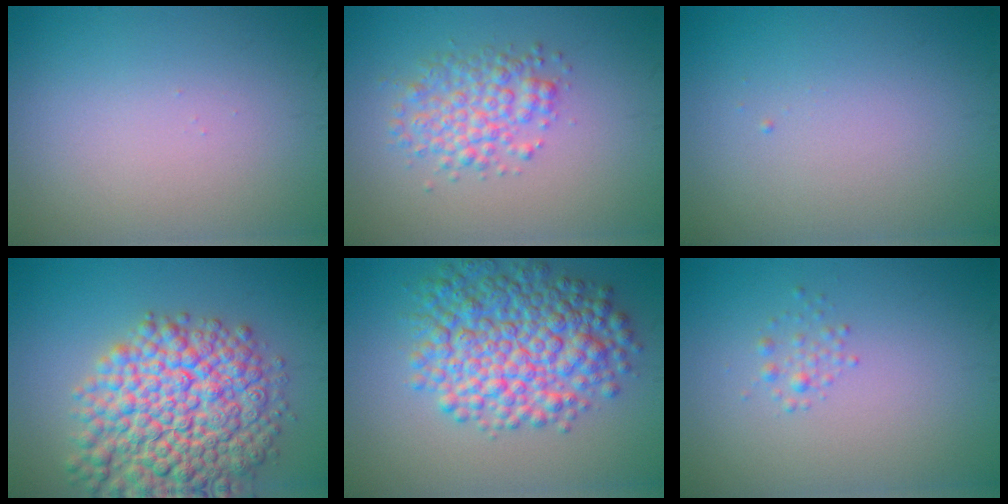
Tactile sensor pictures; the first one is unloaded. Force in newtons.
{"total": 3.8, "press": 3.8, "slide": 0.1}
{"total": 0.0}
{"total": 11.9, "press": 11.9, "slide": 0.5}
{"total": 8.5, "press": 8.5, "slide": 0.1}
{"total": 1.0, "press": 1.0, "slide": 0.0}